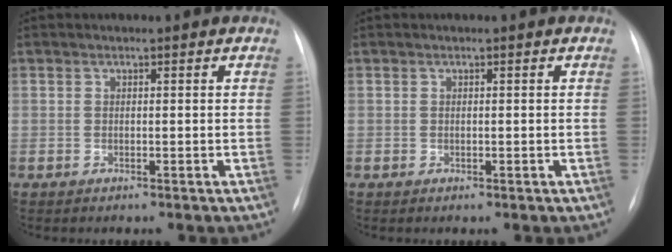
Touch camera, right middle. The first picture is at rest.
{"total": 0.0}